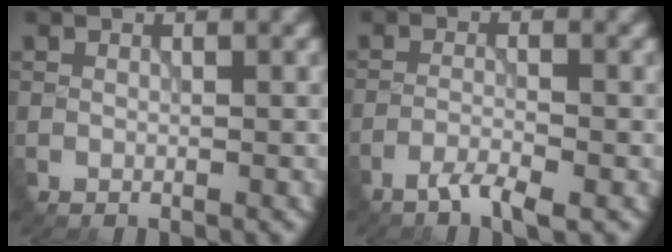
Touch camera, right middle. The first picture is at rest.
{"total": 2.5, "force": [-1.8, 0.3, 1.7], "torque": [-0.033, 0.000, -0.041]}